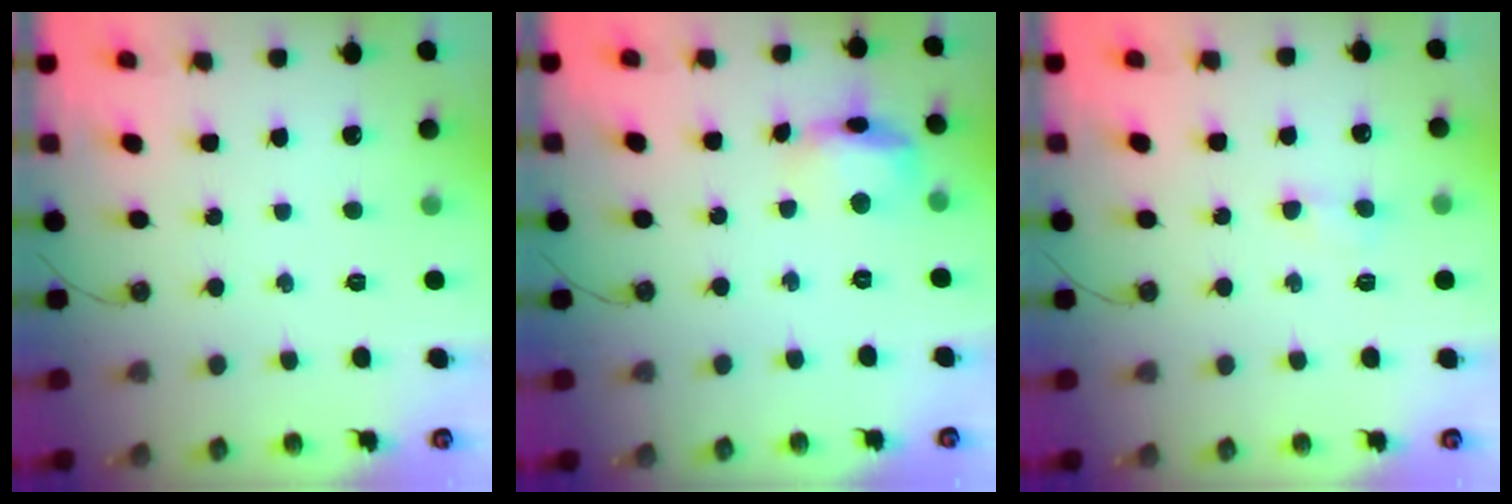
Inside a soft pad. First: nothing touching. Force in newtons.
{"total": 14.0, "press": 9.7, "slide": 10.0}
{"total": 3.8, "press": 3.7, "slide": 0.7}